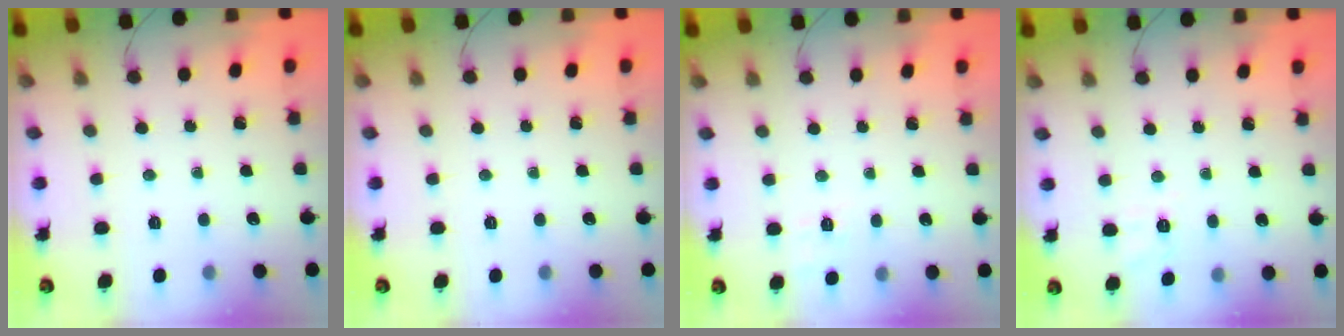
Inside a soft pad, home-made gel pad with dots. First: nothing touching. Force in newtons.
{"total": 0.0}
{"total": 6.5, "press": 6.3, "slide": 1.7}
{"total": 2.4, "press": 1.4, "slide": 2.0}